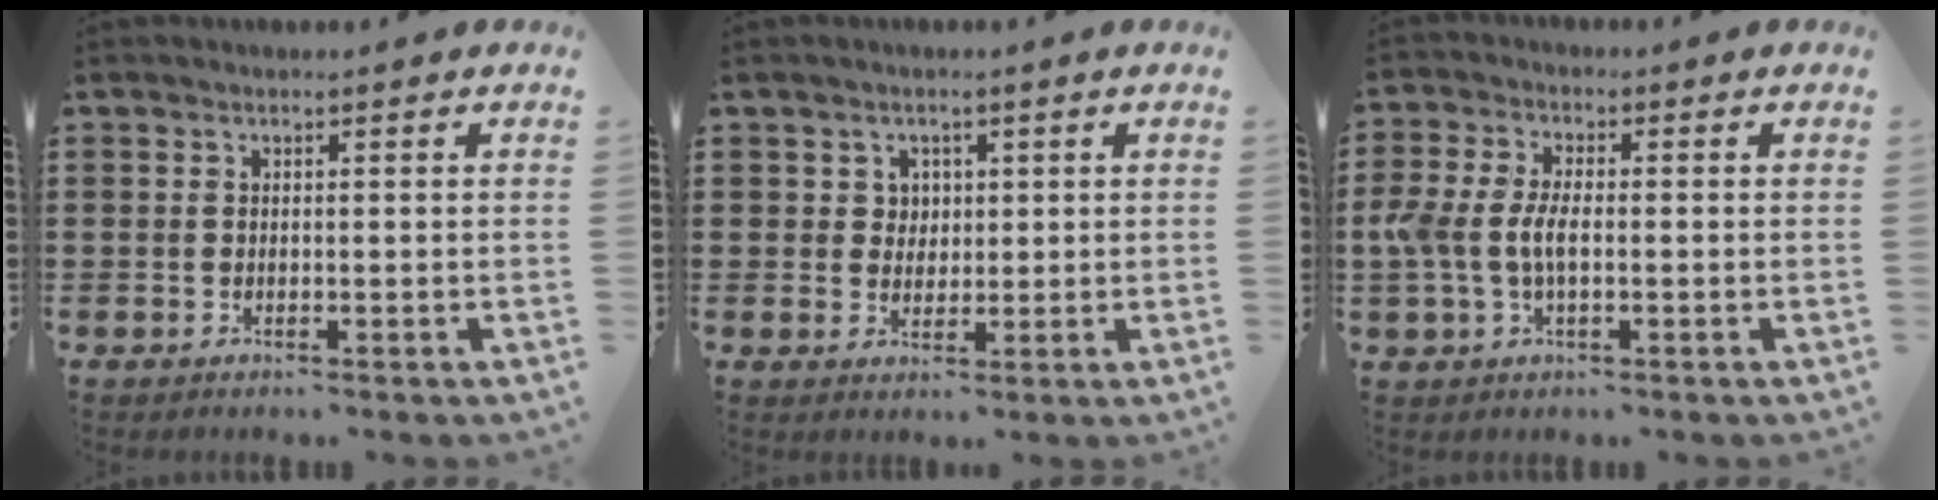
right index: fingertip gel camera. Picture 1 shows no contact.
{"total": 2.6, "force": [1.0, 2.4, 0.6], "torque": [-0.014, 0.007, 0.015]}
{"total": 5.2, "force": [-0.8, 2.7, 4.4], "torque": [-0.117, -0.007, -0.025]}